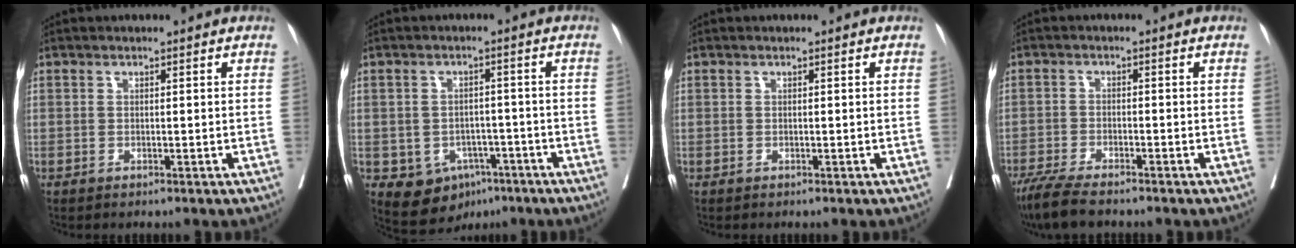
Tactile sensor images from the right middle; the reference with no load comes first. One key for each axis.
{"total": 7.2, "fx": -3.7, "fy": 5.4, "fz": 3.1, "tx": -0.045, "ty": 0.011, "tz": -0.043}
{"total": 0.0}
{"total": 6.8, "fx": -5.5, "fy": 1.0, "fz": 3.8, "tx": -0.070, "ty": -0.018, "tz": -0.099}